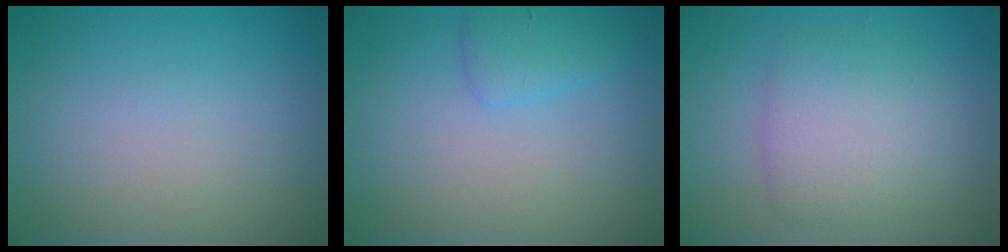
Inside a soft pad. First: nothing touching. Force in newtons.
{"total": 1.9, "press": 1.9, "slide": 0.1}
{"total": 4.0, "press": 4.0, "slide": 0.0}